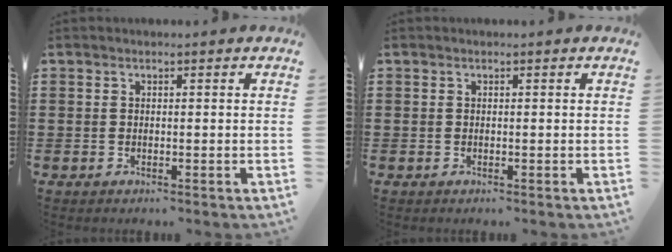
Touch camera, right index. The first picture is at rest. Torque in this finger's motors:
{"motor_torque": [-0.41, 0.85, 0.00, 0.00]}